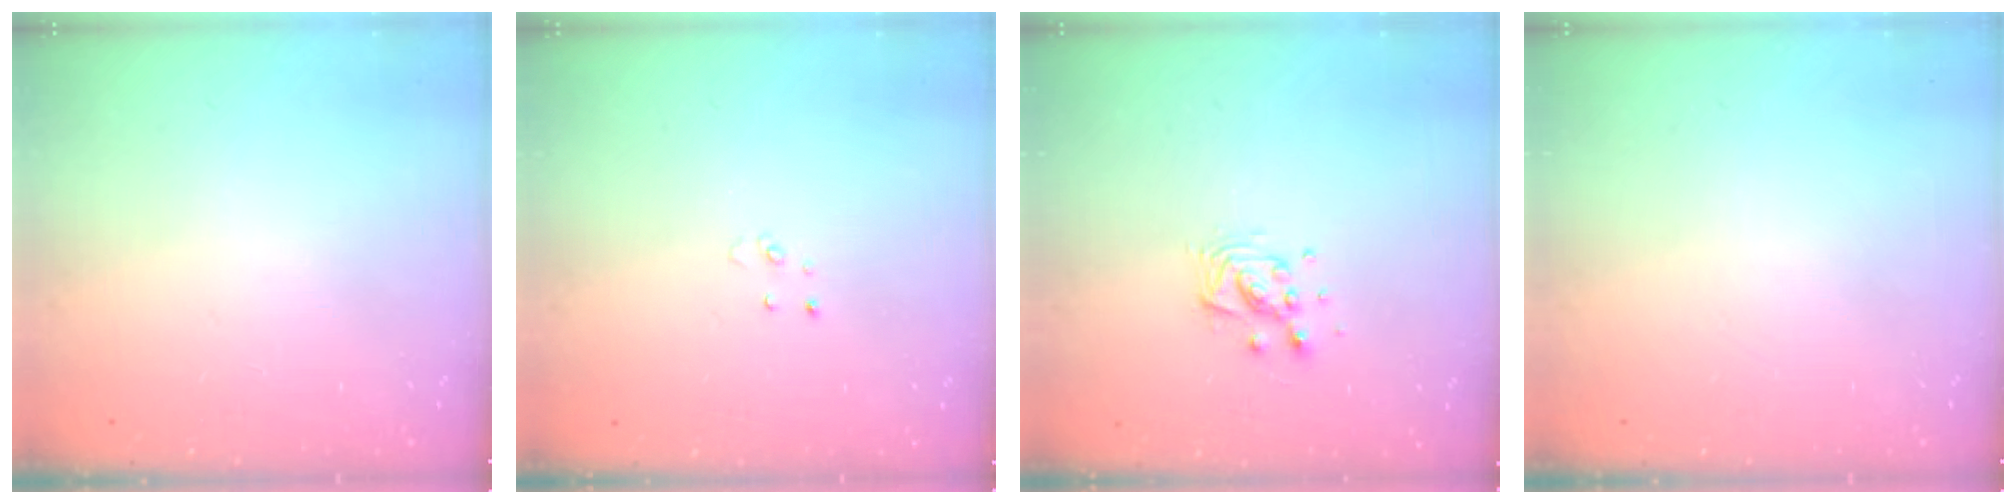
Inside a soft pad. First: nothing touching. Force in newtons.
{"total": 2.5, "press": 2.5, "slide": 0.2}
{"total": 7.8, "press": 7.8, "slide": 0.3}
{"total": 0.0}